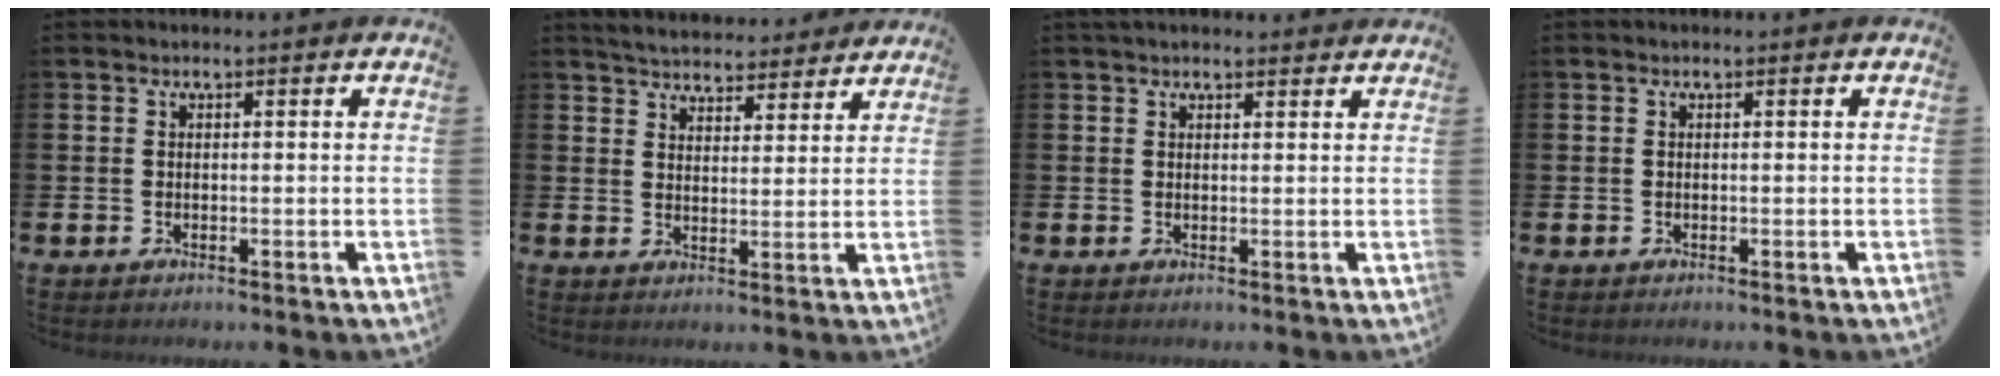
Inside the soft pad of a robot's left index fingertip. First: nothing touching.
{"total": 4.9, "force": [4.8, 0.9, 0.0], "torque": [-0.014, -0.030, 0.084]}
{"total": 1.6, "force": [1.5, 0.5, 0.4], "torque": [0.000, -0.002, 0.026]}
{"total": 0.0}